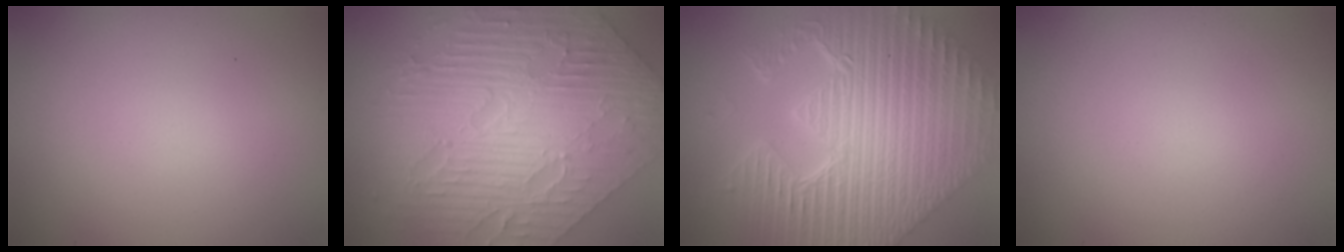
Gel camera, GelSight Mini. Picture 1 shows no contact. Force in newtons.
{"total": 10.4, "press": 7.1, "slide": 7.6}
{"total": 12.5, "press": 8.2, "slide": 9.5}
{"total": 0.0}